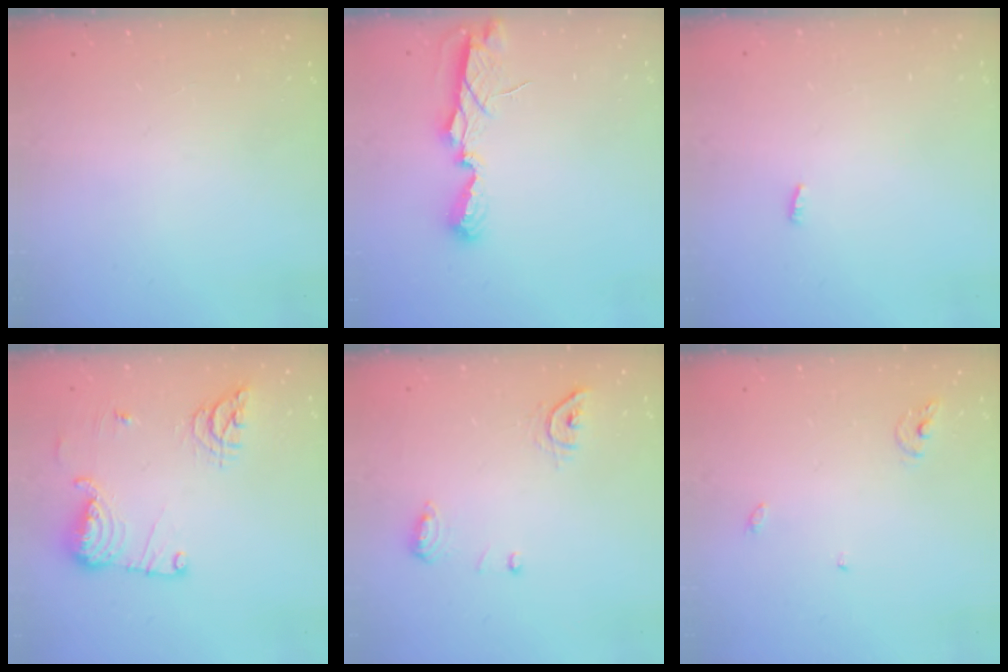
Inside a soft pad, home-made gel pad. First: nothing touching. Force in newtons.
{"total": 6.6, "press": 6.6, "slide": 0.2}
{"total": 2.3, "press": 2.1, "slide": 0.8}
{"total": 17.5, "press": 16.1, "slide": 6.9}
{"total": 7.9, "press": 7.8, "slide": 1.3}
{"total": 4.9, "press": 4.9, "slide": 0.4}